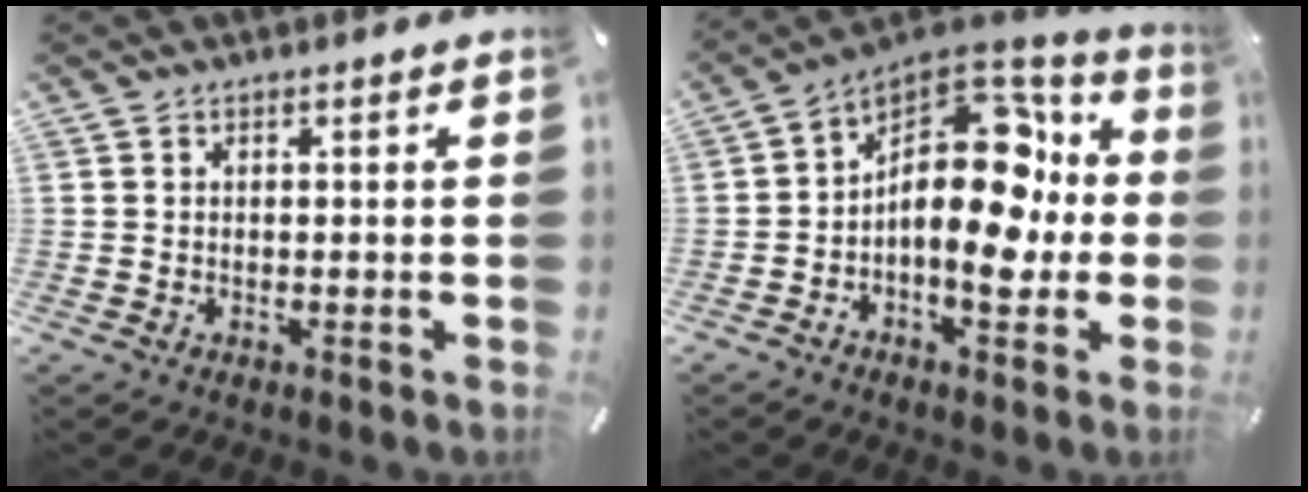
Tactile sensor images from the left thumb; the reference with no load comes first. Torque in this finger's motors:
{"motor_torque": [0.90, 2.29, 0.41, 0.17, 0.43]}